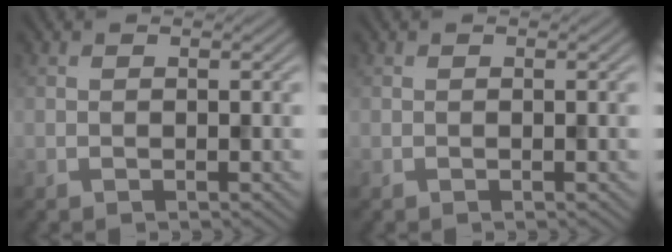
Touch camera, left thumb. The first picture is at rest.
{"total": 0.0}